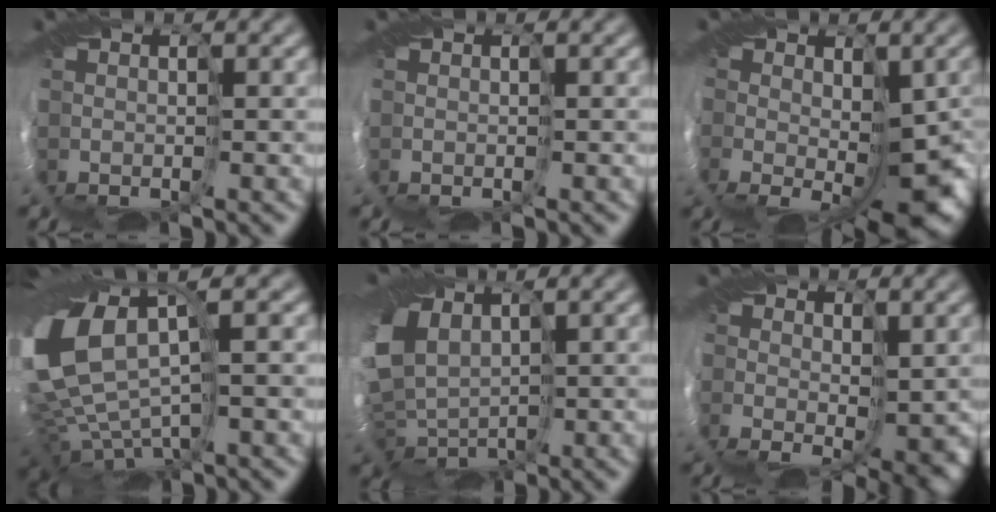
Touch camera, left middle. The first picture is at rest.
{"total": 0.0}
{"total": 8.3, "force": [-1.3, 4.3, 7.0], "torque": [-0.117, -0.027, -0.014]}
{"total": 14.5, "force": [2.2, 8.3, 11.6], "torque": [-0.289, -0.027, 0.075]}
{"total": 8.6, "force": [1.9, 5.9, 6.0], "torque": [-0.150, -0.008, 0.045]}
{"total": 5.9, "force": [-0.1, 3.7, 4.6], "torque": [-0.079, -0.018, 0.004]}